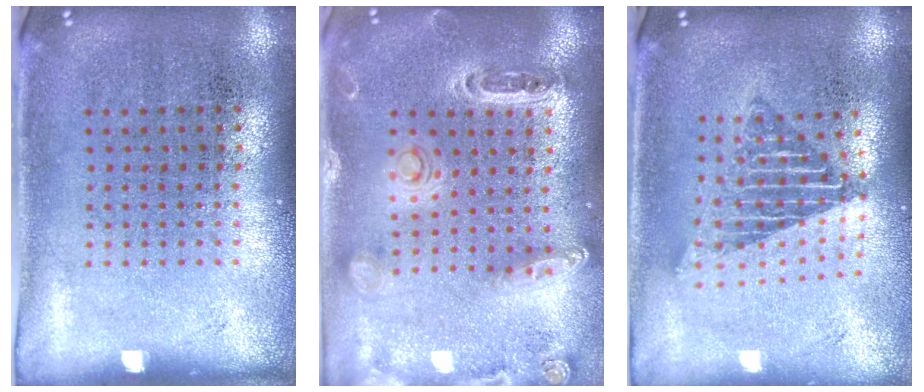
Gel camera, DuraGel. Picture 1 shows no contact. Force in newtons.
{"total": 1.4, "press": 1.4, "slide": 0.4}
{"total": 1.7, "press": 1.3, "slide": 1.0}